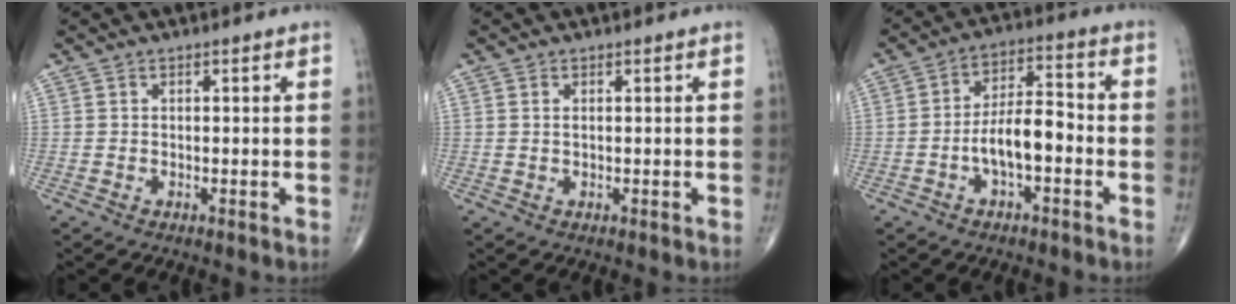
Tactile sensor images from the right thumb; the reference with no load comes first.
{"total": 0.5, "force": [0.2, 0.2, 0.5], "torque": [-0.012, 0.002, 0.004]}
{"total": 8.8, "force": [-2.6, 3.7, 7.6], "torque": [-0.126, 0.039, -0.051]}